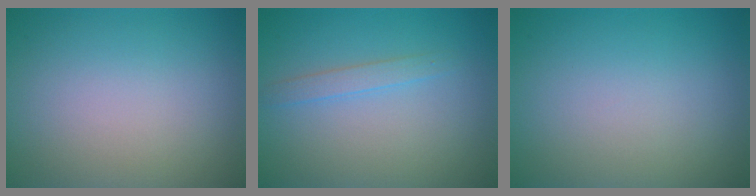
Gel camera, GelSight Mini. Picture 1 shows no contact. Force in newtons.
{"total": 1.3, "press": 1.3, "slide": 0.1}
{"total": 0.0}